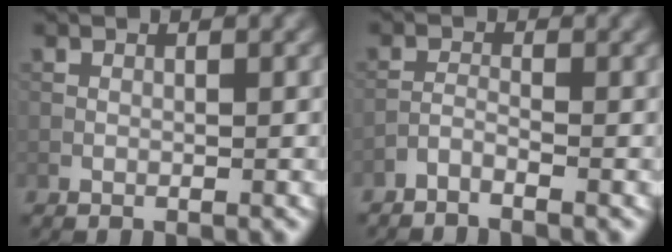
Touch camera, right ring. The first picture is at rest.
{"total": 0.9, "force": [-0.9, 0.1, 0.1], "torque": [0.000, 0.004, -0.022]}